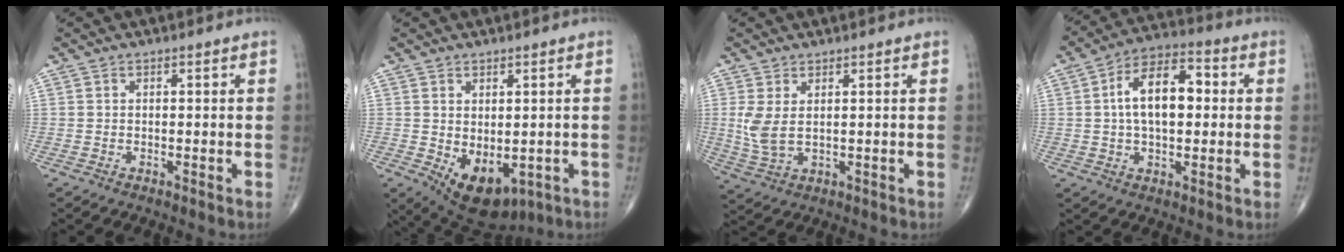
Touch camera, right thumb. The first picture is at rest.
{"total": 10.2, "force": [-2.7, 6.0, 7.8], "torque": [-0.099, -0.002, -0.016]}
{"total": 5.2, "force": [0.9, 2.6, 4.4], "torque": [-0.106, -0.005, 0.027]}
{"total": 12.6, "force": [1.2, 6.9, 10.4], "torque": [-0.163, 0.025, 0.011]}